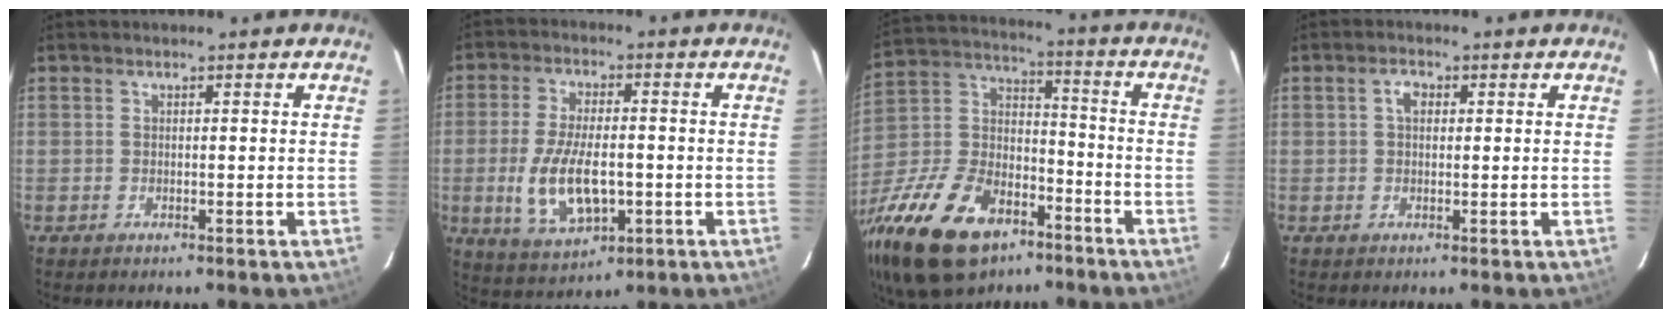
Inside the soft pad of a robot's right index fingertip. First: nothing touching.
{"total": 9.6, "force": [-1.4, 4.7, 8.2], "torque": [-0.167, -0.011, -0.013]}
{"total": 29.6, "force": [-17.7, 16.3, 17.3], "torque": [-0.390, -0.003, -0.293]}
{"total": 2.2, "force": [0.5, 1.5, 1.5], "torque": [-0.028, 0.009, 0.008]}